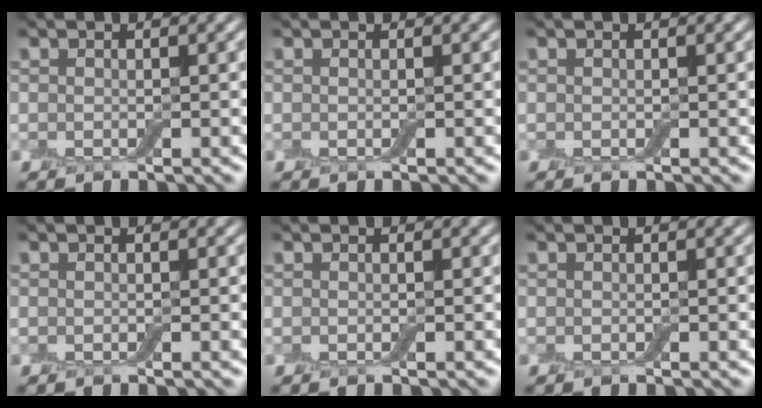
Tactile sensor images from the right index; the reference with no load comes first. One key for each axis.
{"total": 0.0}
{"total": 0.0}
{"total": 0.0}
{"total": 0.0}
{"total": 0.0}